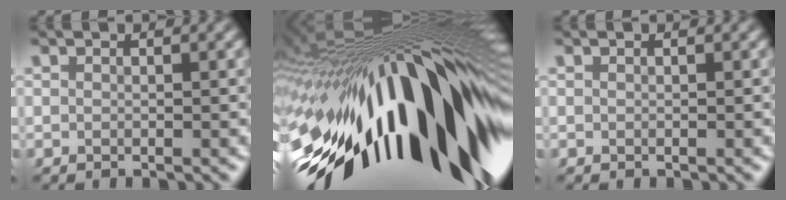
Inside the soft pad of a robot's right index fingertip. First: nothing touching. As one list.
[{"total": 26.4, "force": [-6.1, 13.2, 22.1], "torque": [-0.313, 0.031, -0.093]}, {"total": 0.0}]